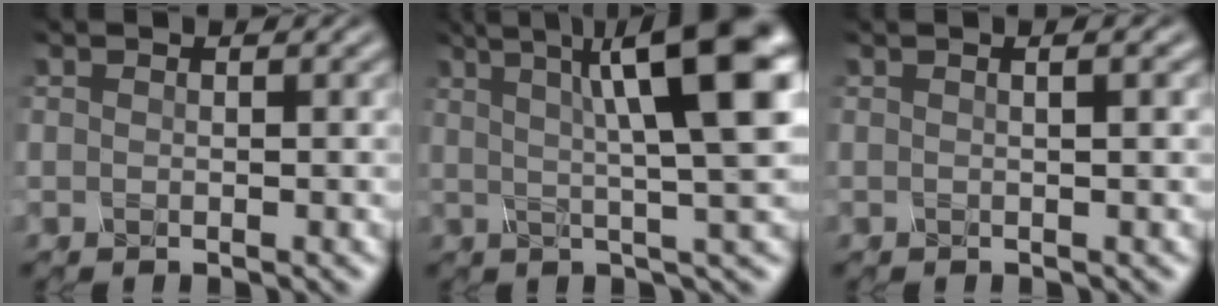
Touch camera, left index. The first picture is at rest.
{"total": 11.1, "force": [3.4, 2.5, 10.3], "torque": [-0.124, 0.011, 0.050]}
{"total": 3.9, "force": [1.5, 2.0, 3.0], "torque": [-0.015, 0.023, -0.006]}